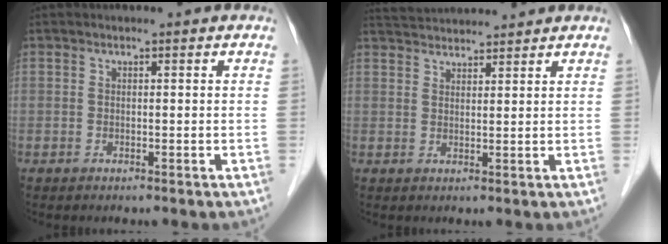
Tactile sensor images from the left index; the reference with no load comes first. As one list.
[{"total": 7.0, "force": [6.9, 0.4, 1.6], "torque": [-0.034, 0.038, 0.111]}]